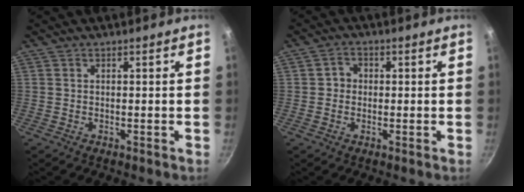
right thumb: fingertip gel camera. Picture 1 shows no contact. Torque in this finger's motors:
{"motor_torque": [-0.07, 0.12, 0.00, 0.38, 0.07]}